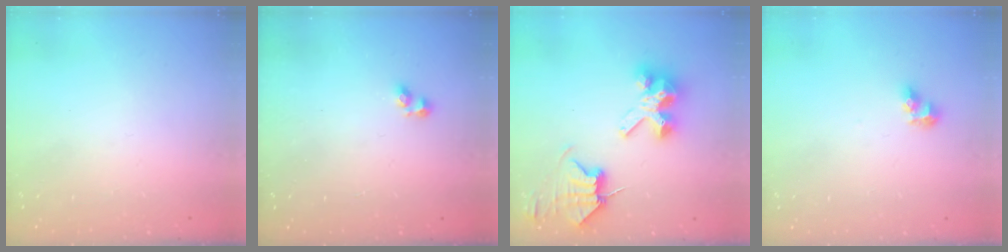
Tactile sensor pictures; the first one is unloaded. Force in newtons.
{"total": 1.9, "press": 1.9, "slide": 0.3}
{"total": 9.9, "press": 9.9, "slide": 1.1}
{"total": 6.1, "press": 6.1, "slide": 0.3}